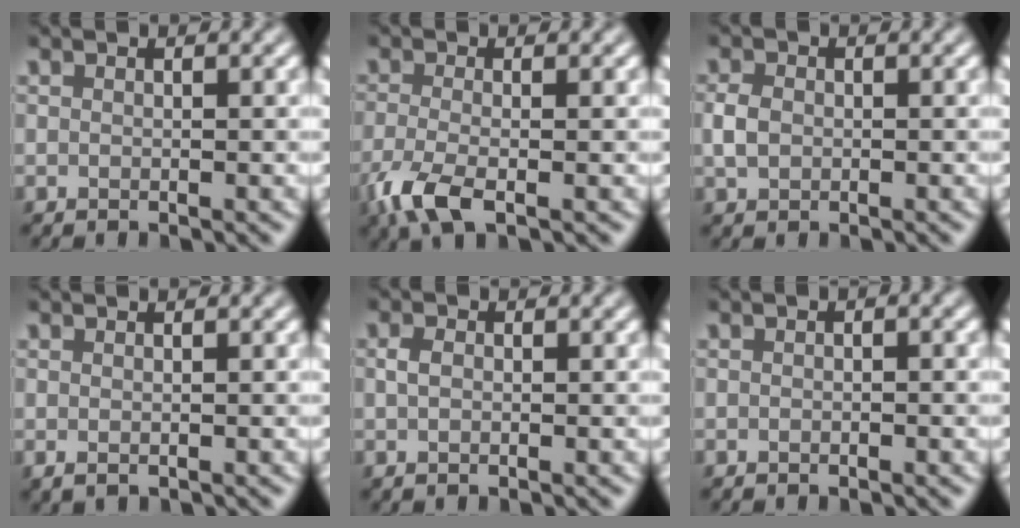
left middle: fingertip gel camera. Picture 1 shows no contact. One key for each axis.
{"total": 4.1, "fx": -1.9, "fy": 1.3, "fz": 3.3, "tx": -0.077, "ty": -0.010, "tz": -0.046}
{"total": 1.8, "fx": -0.1, "fy": 1.4, "fz": 1.1, "tx": -0.023, "ty": 0.001, "tz": -0.007}
{"total": 0.6, "fx": -0.1, "fy": 0.3, "fz": 0.5, "tx": -0.009, "ty": -0.001, "tz": 0.001}
{"total": 1.1, "fx": 0.0, "fy": 0.7, "fz": 0.9, "tx": -0.020, "ty": 0.001, "tz": -0.001}
{"total": 0.6, "fx": -0.1, "fy": 0.4, "fz": 0.5, "tx": -0.006, "ty": 0.001, "tz": -0.001}